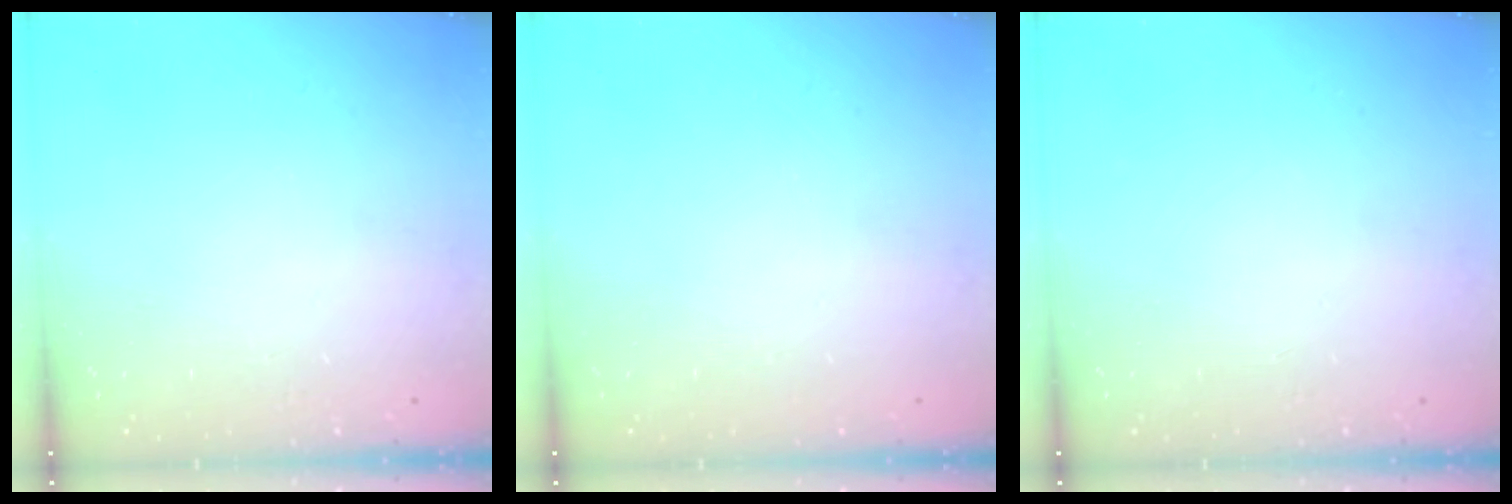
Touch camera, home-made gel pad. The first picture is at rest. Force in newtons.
{"total": 0.0}
{"total": 0.0}